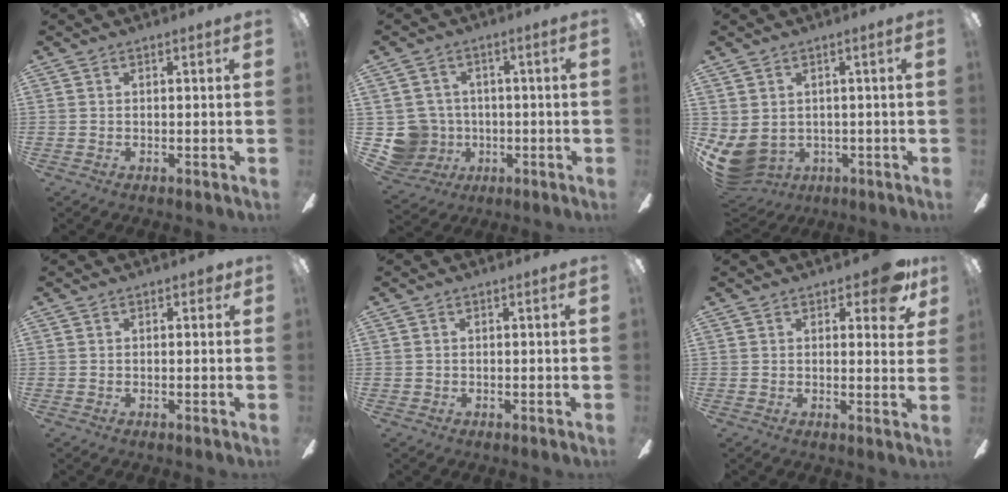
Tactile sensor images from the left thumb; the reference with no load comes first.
{"total": 8.1, "force": [-1.0, 8.0, 1.3], "torque": [-0.066, 0.005, -0.013]}
{"total": 5.9, "force": [-0.6, 4.7, 3.6], "torque": [-0.108, -0.012, -0.011]}
{"total": 1.2, "force": [0.5, 0.7, 0.8], "torque": [-0.009, 0.001, 0.006]}
{"total": 0.0}
{"total": 8.1, "force": [4.9, 3.4, 5.5], "torque": [-0.056, -0.021, 0.081]}